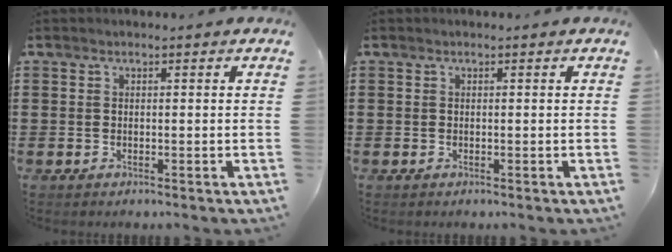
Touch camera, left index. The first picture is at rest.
{"total": 0.0}